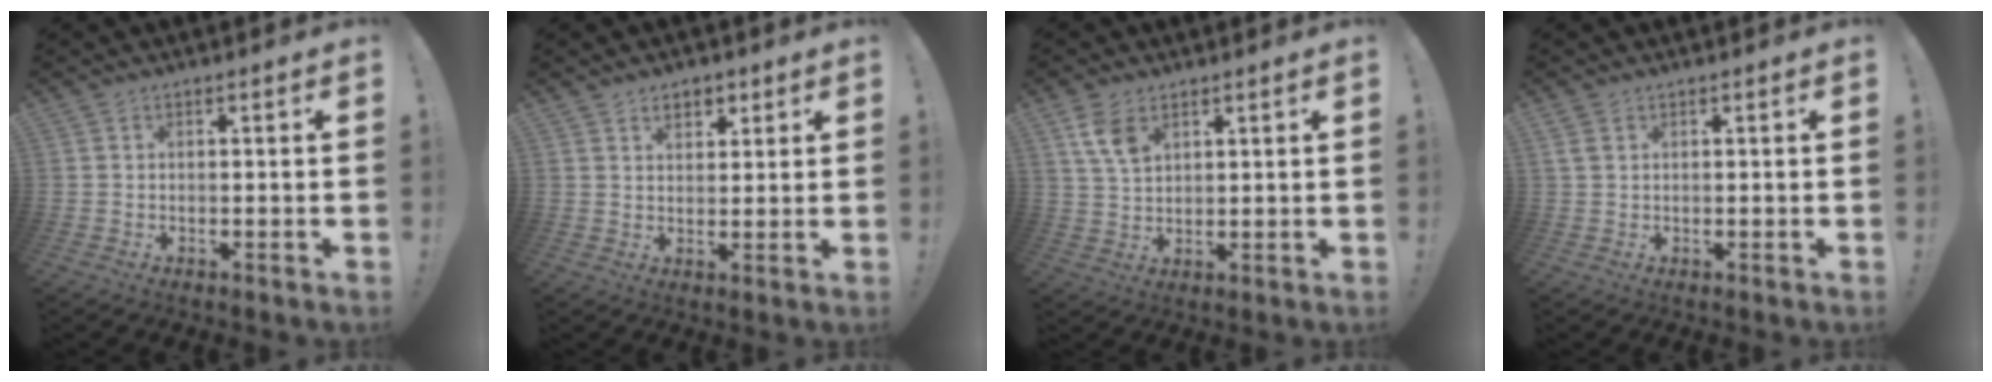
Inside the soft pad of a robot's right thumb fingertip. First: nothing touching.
{"total": 4.4, "force": [2.5, 3.1, 1.9], "torque": [-0.018, -0.009, 0.042]}
{"total": 6.8, "force": [3.6, 3.9, 4.2], "torque": [-0.075, -0.012, 0.069]}
{"total": 2.3, "force": [0.9, 1.5, 1.4], "torque": [-0.034, 0.007, 0.021]}